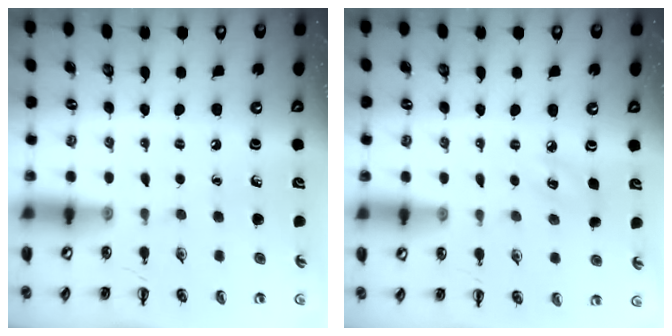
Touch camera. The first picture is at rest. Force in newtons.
{"total": 6.6, "press": 6.3, "slide": 1.7}